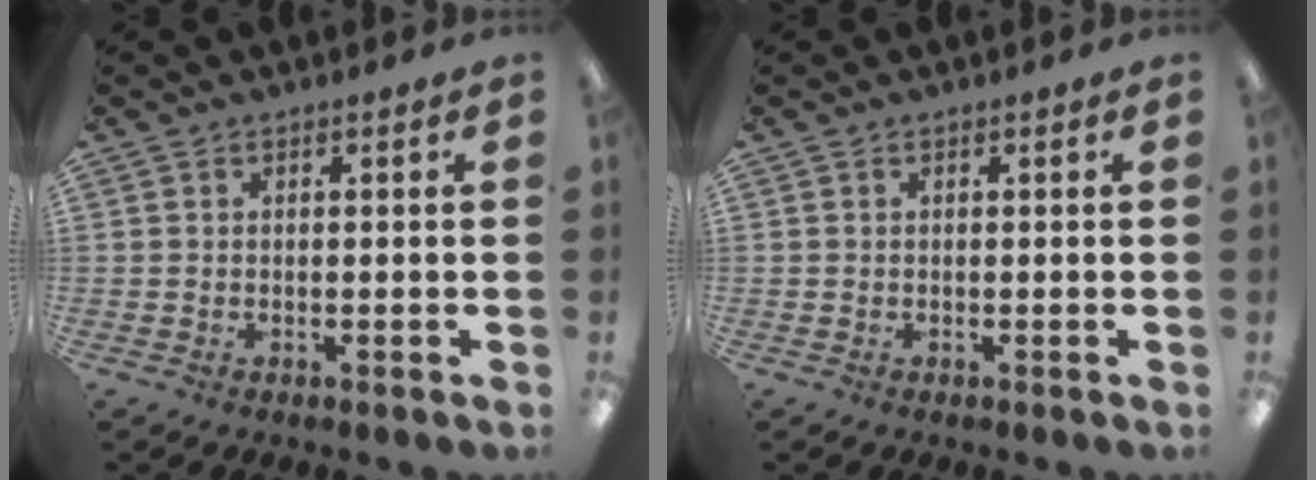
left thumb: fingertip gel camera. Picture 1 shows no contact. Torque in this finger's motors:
{"motor_torque": [-0.09, 0.09, -0.01, -0.01, 0.00]}